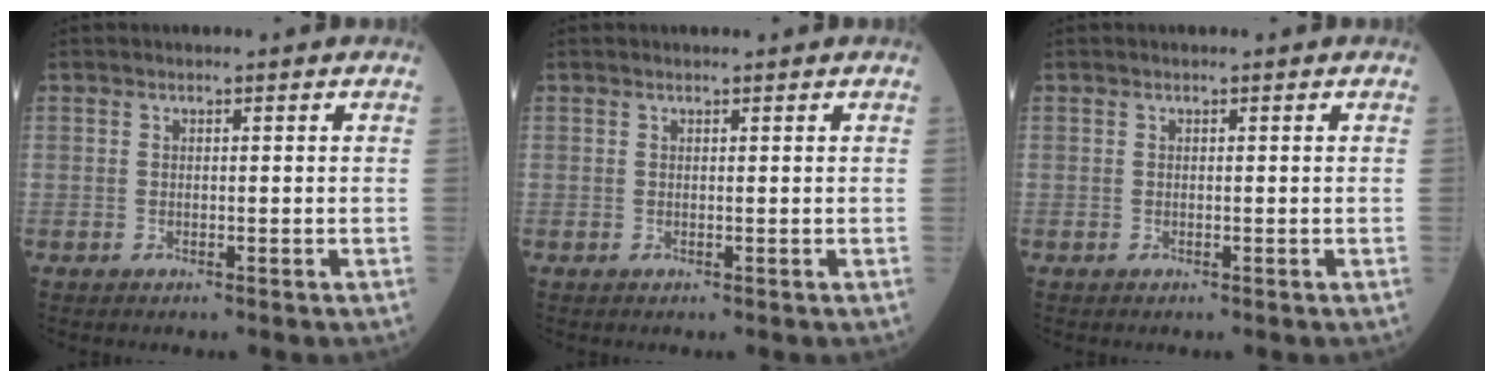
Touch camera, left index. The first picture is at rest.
{"total": 0.0}
{"total": 0.0}